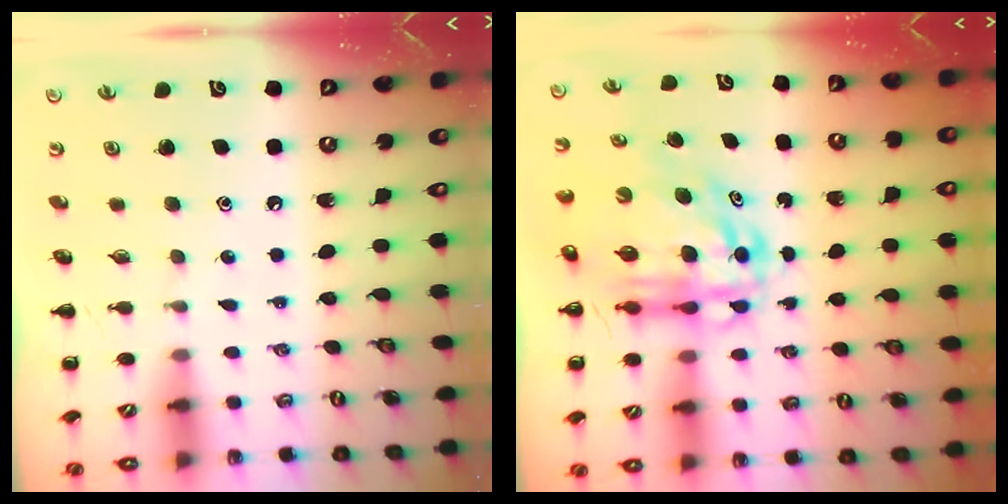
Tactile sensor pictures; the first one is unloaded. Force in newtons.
{"total": 11.3, "press": 10.9, "slide": 2.7}